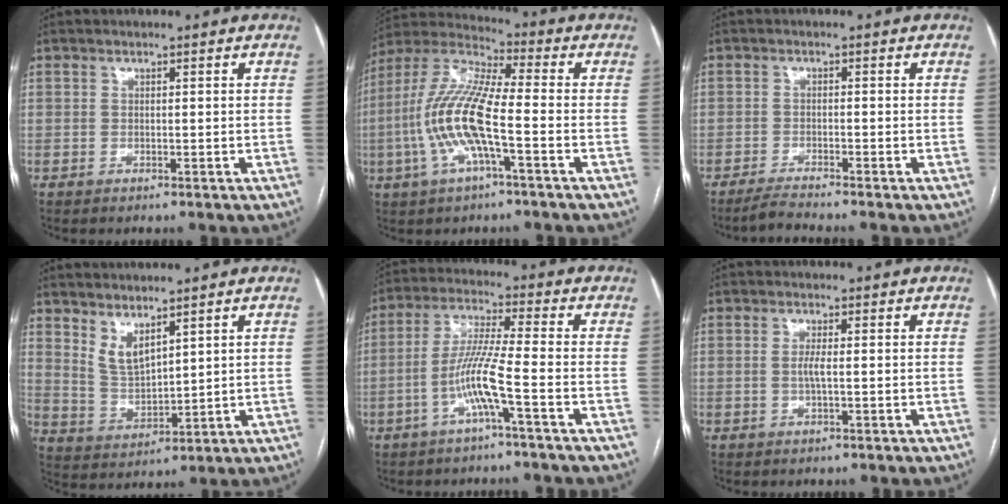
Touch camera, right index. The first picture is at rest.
{"total": 13.5, "force": [-3.1, 2.4, 12.9], "torque": [-0.283, 0.008, -0.065]}
{"total": 3.0, "force": [-2.7, -1.1, 0.7], "torque": [-0.026, -0.017, -0.054]}
{"total": 5.2, "force": [3.9, 1.6, 3.1], "torque": [-0.070, -0.015, 0.089]}
{"total": 5.6, "force": [-2.3, -0.7, 5.0], "torque": [-0.105, 0.007, -0.047]}
{"total": 1.7, "force": [-0.1, -0.1, 1.7], "torque": [-0.039, -0.003, -0.002]}